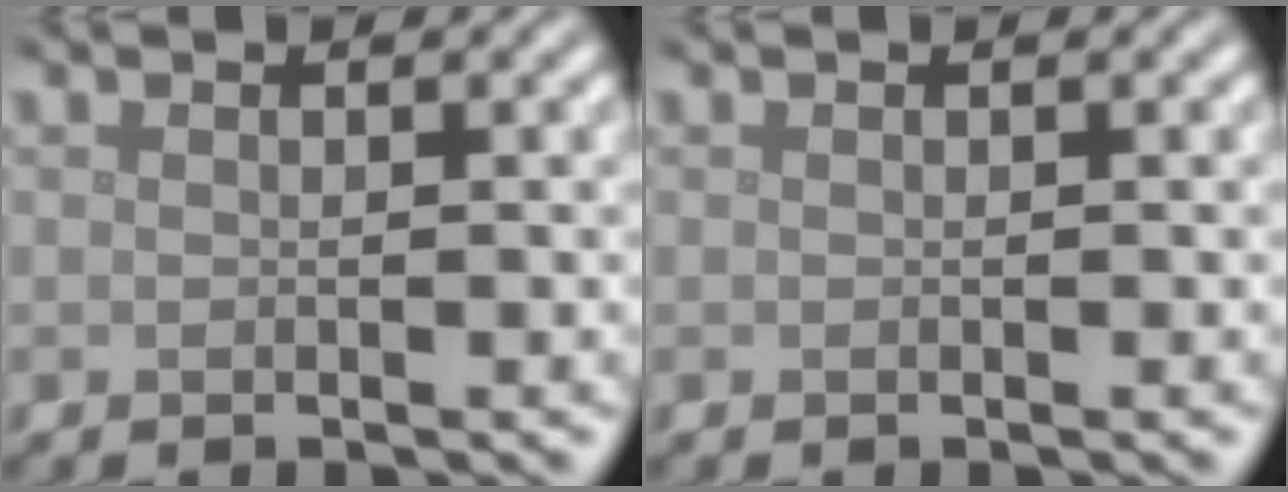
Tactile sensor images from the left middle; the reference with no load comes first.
{"total": 0.0}